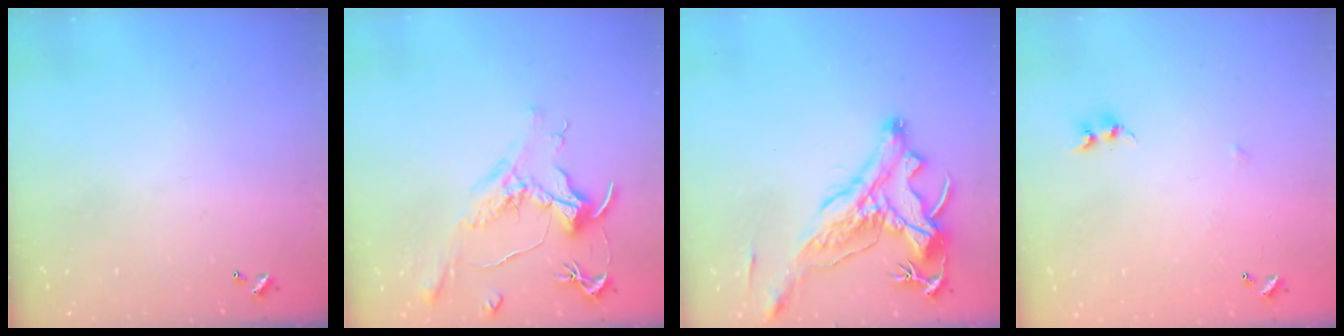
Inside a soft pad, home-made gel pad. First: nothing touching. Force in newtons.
{"total": 1.6, "press": 1.3, "slide": 0.9}
{"total": 5.1, "press": 4.8, "slide": 1.7}
{"total": 7.0, "press": 7.0, "slide": 0.4}